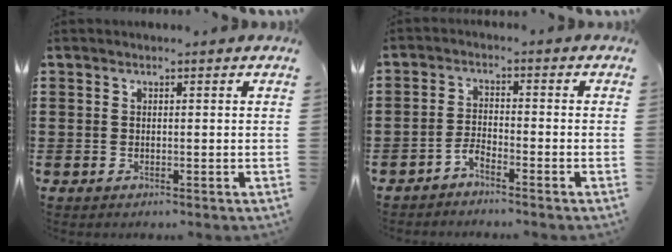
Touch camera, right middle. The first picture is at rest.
{"total": 2.4, "force": [-2.2, 0.4, 0.8], "torque": [-0.019, 0.005, -0.045]}